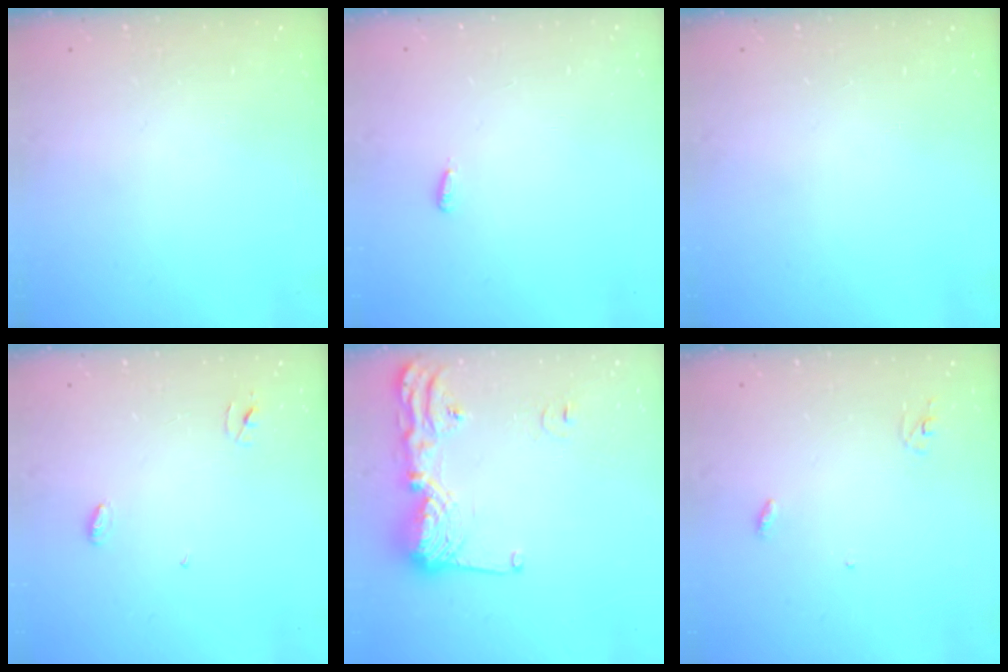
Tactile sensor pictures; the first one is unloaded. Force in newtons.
{"total": 2.7, "press": 2.6, "slide": 0.9}
{"total": 0.0}
{"total": 3.2, "press": 3.2, "slide": 0.3}
{"total": 16.1, "press": 16.1, "slide": 1.2}
{"total": 2.9, "press": 2.9, "slide": 0.2}